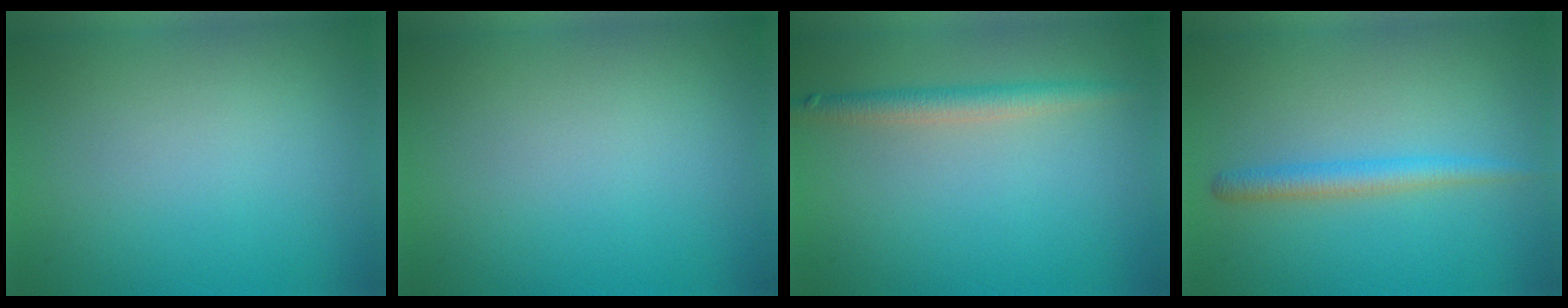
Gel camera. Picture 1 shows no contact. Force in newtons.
{"total": 0.0}
{"total": 2.2, "press": 2.2, "slide": 0.1}
{"total": 2.2, "press": 2.2, "slide": 0.2}